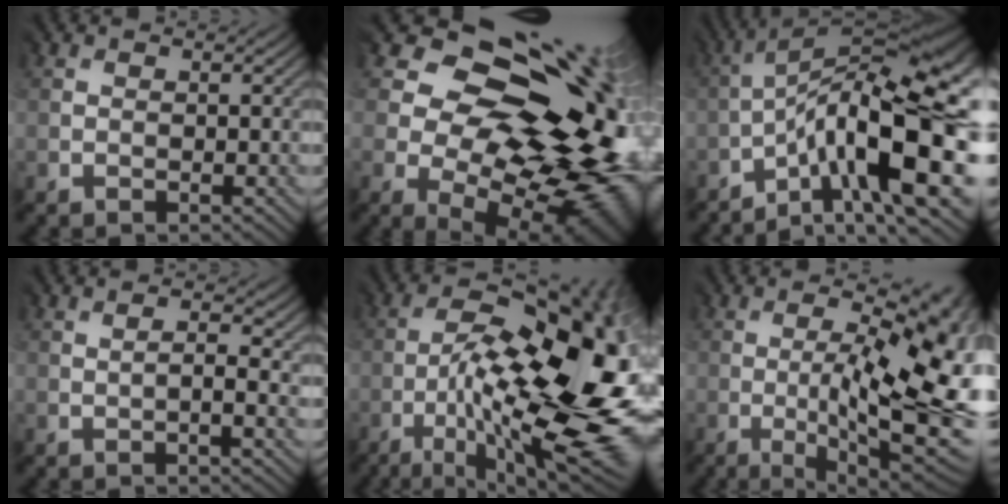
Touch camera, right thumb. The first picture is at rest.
{"total": 19.7, "force": [1.5, 14.2, 13.5], "torque": [-0.173, -0.014, 0.050]}
{"total": 17.7, "force": [-6.9, 6.2, 15.1], "torque": [-0.217, 0.002, -0.115]}
{"total": 3.0, "force": [-0.4, 0.8, 2.9], "torque": [-0.047, 0.003, -0.004]}
{"total": 21.0, "force": [-5.9, 7.3, 18.8], "torque": [-0.267, 0.002, -0.095]}
{"total": 16.1, "force": [-1.9, 4.9, 15.2], "torque": [-0.193, -0.009, -0.012]}